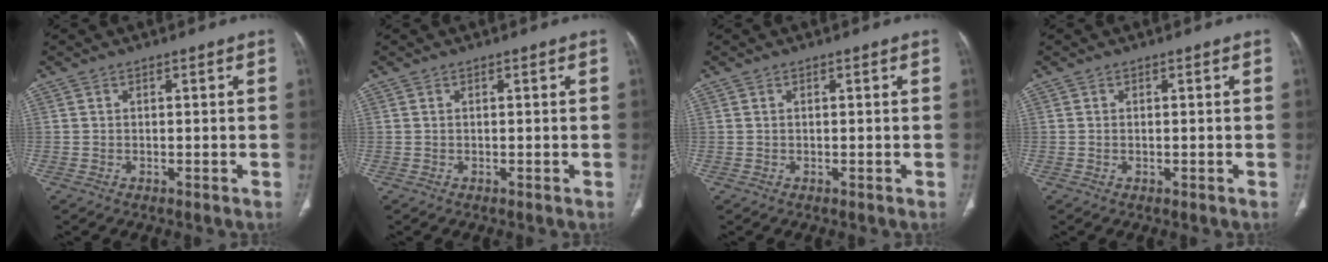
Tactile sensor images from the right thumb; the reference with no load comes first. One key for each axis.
{"total": 0.0}
{"total": 0.0}
{"total": 0.0}